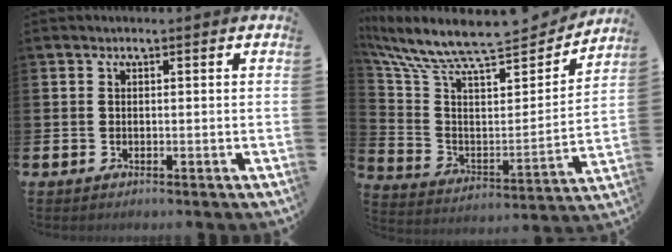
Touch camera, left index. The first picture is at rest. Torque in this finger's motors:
{"motor_torque": [0.45, -0.86, 1.00, 0.21]}